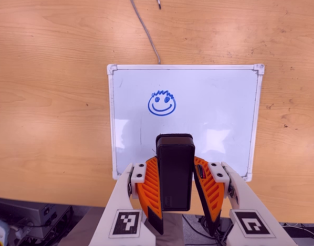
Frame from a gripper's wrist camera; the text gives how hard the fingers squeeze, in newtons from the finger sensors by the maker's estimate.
{"total": 6.2, "left": 5.1, "right": 7.3}